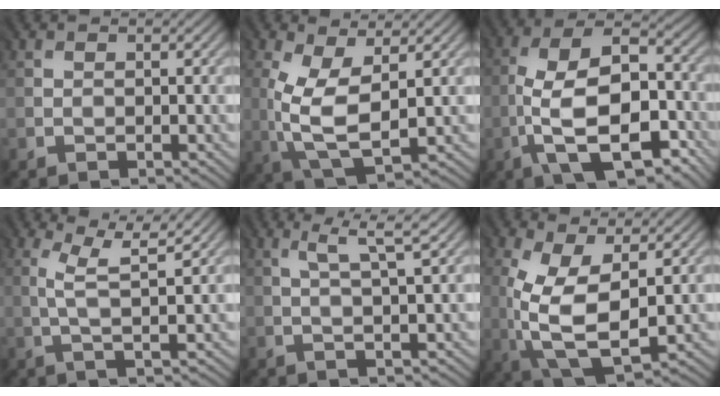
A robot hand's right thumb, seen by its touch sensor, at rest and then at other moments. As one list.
[{"total": 7.7, "force": [0.6, 3.2, 6.9], "torque": [-0.171, 0.001, 0.016]}, {"total": 12.5, "force": [-4.8, 5.5, 10.2], "torque": [-0.198, -0.006, -0.077]}, {"total": 4.1, "force": [1.6, 0.2, 3.8], "torque": [-0.073, 0.004, 0.033]}, {"total": 3.3, "force": [1.5, -0.3, 2.9], "torque": [-0.055, 0.008, 0.032]}, {"total": 9.7, "force": [-0.1, 4.5, 8.6], "torque": [-0.209, -0.006, 0.007]}]